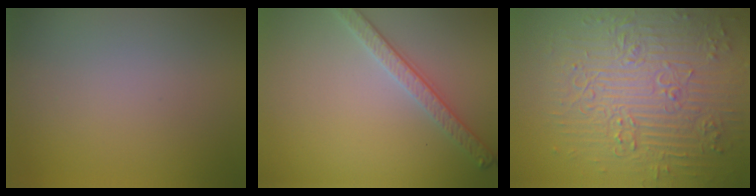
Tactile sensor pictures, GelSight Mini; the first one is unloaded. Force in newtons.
{"total": 2.8, "press": 2.7, "slide": 0.8}
{"total": 9.1, "press": 6.7, "slide": 6.1}